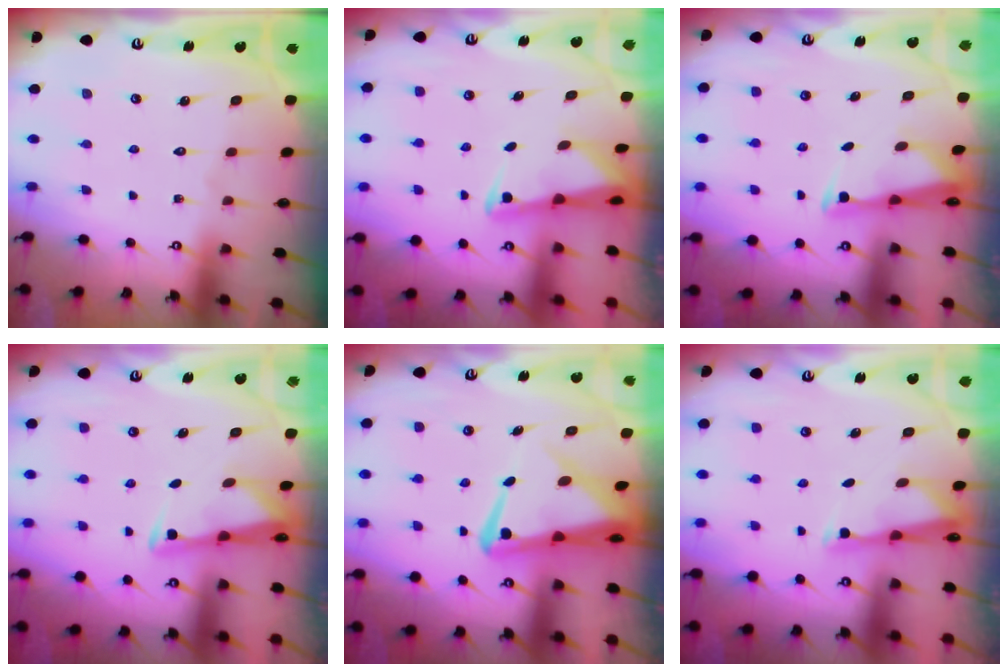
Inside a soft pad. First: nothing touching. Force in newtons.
{"total": 2.4, "press": 2.3, "slide": 0.4}
{"total": 2.9, "press": 2.8, "slide": 0.8}
{"total": 2.9, "press": 2.9, "slide": 0.1}
{"total": 6.6, "press": 6.6, "slide": 0.8}
{"total": 2.7, "press": 2.7, "slide": 0.5}